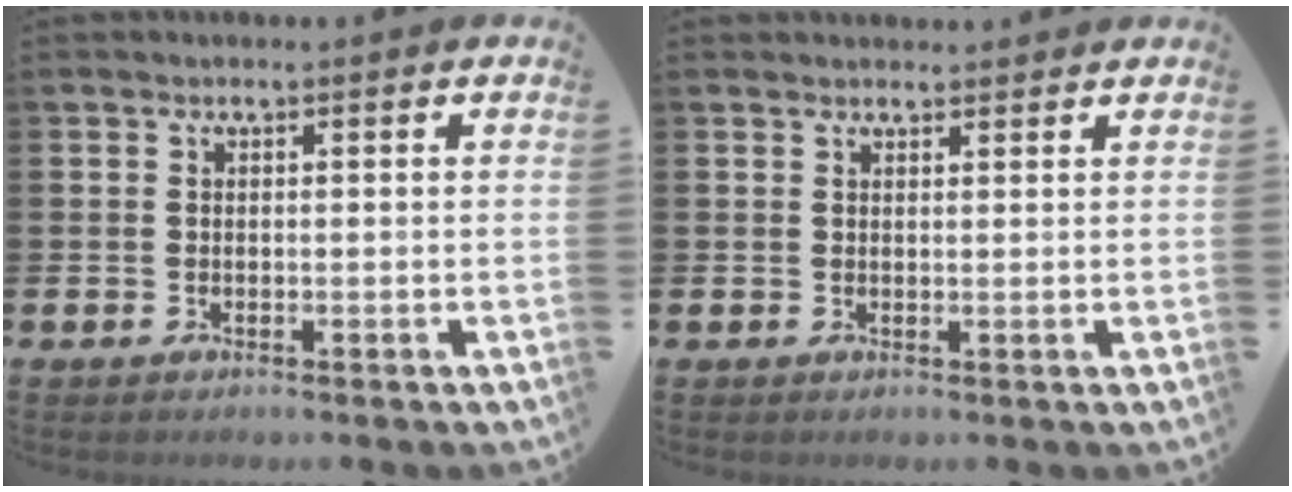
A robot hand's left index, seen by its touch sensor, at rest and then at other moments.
{"total": 1.6, "force": [1.5, 0.3, 0.0], "torque": [0.006, -0.005, 0.027]}